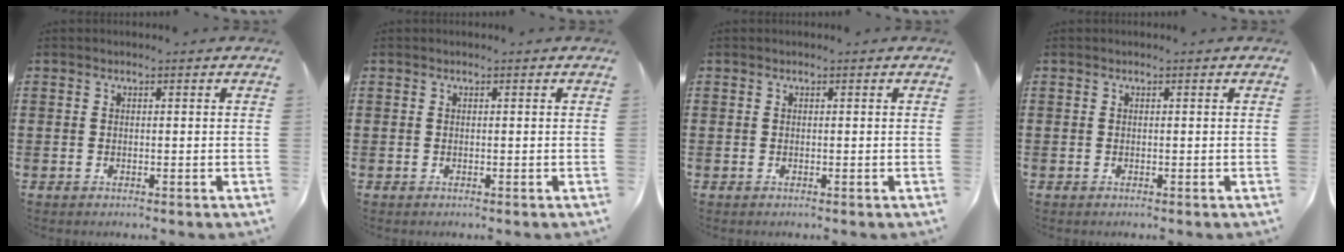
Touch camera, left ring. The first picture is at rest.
{"total": 0.0}
{"total": 0.0}
{"total": 0.0}